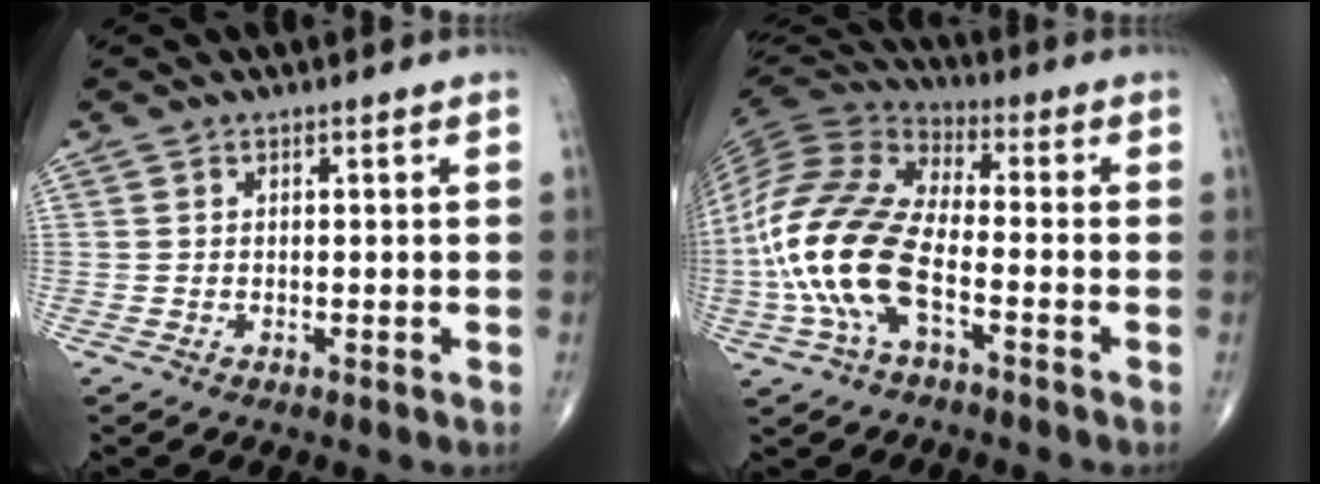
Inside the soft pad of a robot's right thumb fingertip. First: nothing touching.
{"total": 18.1, "force": [-4.9, 8.8, 15.1], "torque": [-0.326, 0.030, -0.096]}